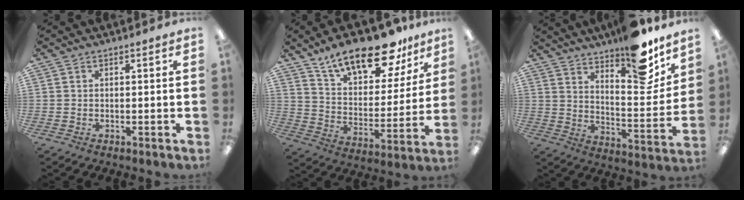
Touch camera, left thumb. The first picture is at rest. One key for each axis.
{"total": 20.6, "fx": 15.4, "fy": 8.1, "fz": 11.1, "tx": -0.187, "ty": -0.093, "tz": 0.264}
{"total": 16.7, "fx": 13.2, "fy": 5.4, "fz": 8.6, "tx": -0.112, "ty": -0.100, "tz": 0.222}